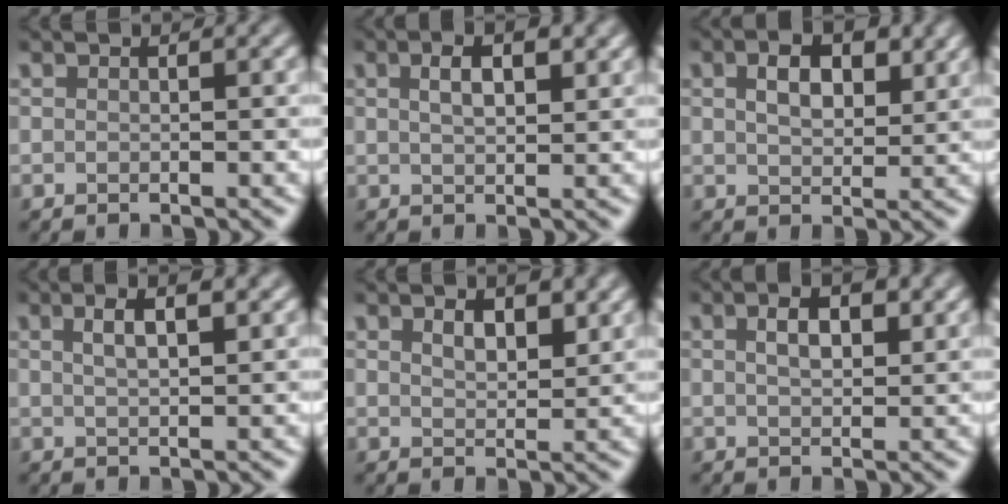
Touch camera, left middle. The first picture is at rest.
{"total": 3.2, "force": [1.4, 1.2, 2.6], "torque": [-0.043, 0.007, 0.022]}
{"total": 3.9, "force": [1.5, 2.2, 2.8], "torque": [-0.053, 0.004, 0.027]}
{"total": 3.5, "force": [1.7, 1.2, 2.8], "torque": [-0.033, 0.011, 0.017]}
{"total": 3.3, "force": [1.8, 1.5, 2.3], "torque": [-0.039, 0.000, 0.033]}
{"total": 3.3, "force": [1.2, 1.6, 2.5], "torque": [-0.046, 0.006, 0.022]}